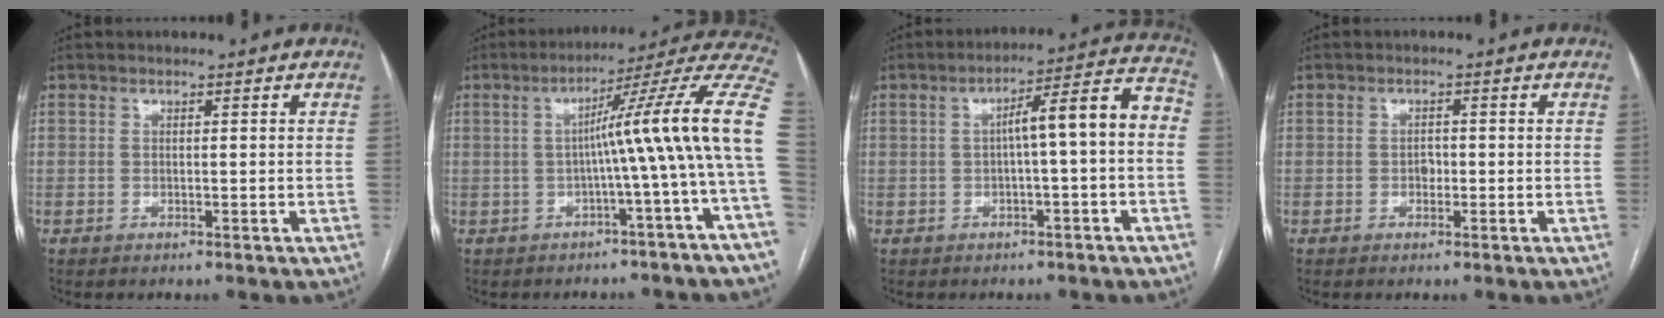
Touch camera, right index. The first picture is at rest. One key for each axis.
{"total": 14.7, "fx": -1.3, "fy": -1.9, "fz": 14.5, "tx": -0.177, "ty": 0.036, "tz": -0.031}
{"total": 9.5, "fx": -0.4, "fy": 0.9, "fz": 9.4, "tx": -0.128, "ty": 0.041, "tz": -0.008}
{"total": 1.2, "fx": -0.3, "fy": 0.9, "fz": 0.8, "tx": -0.009, "ty": 0.006, "tz": -0.002}